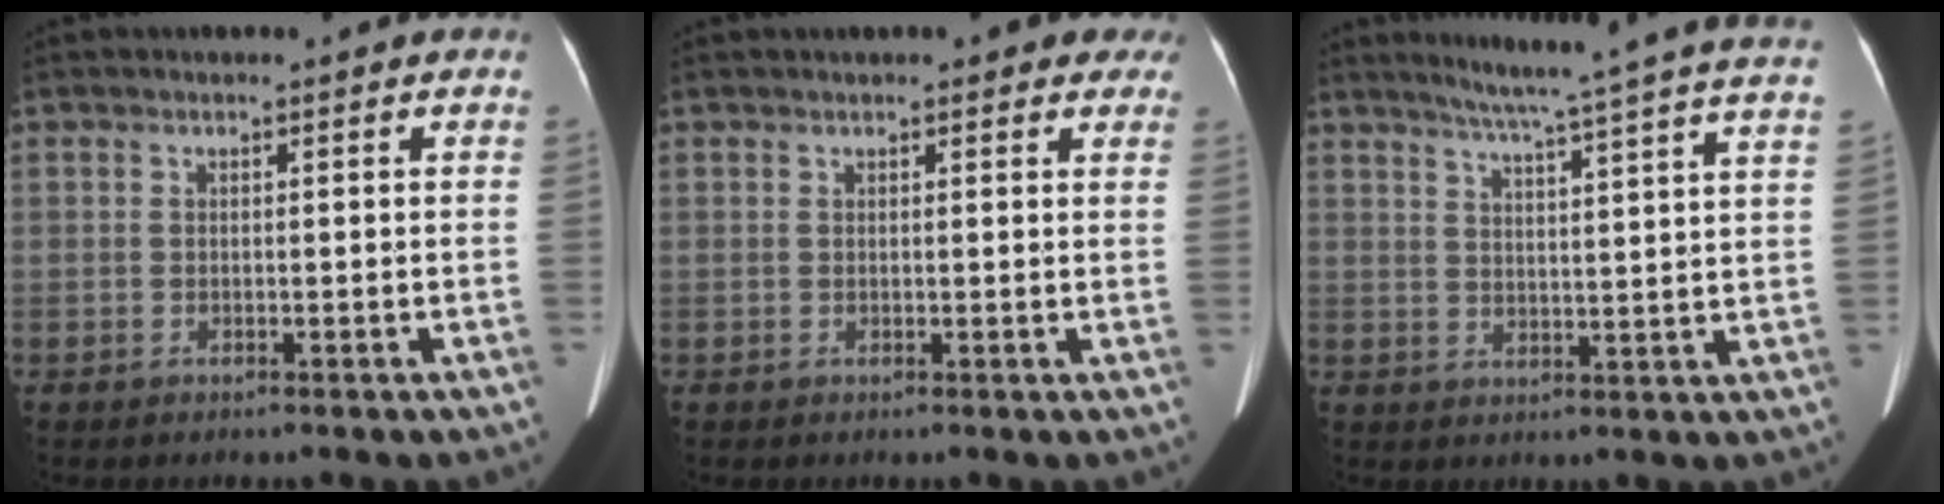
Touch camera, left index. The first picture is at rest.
{"total": 8.1, "force": [6.5, 2.6, 4.1], "torque": [-0.034, 0.015, 0.066]}
{"total": 19.0, "force": [16.8, -1.9, 8.6], "torque": [-0.139, -0.045, 0.207]}